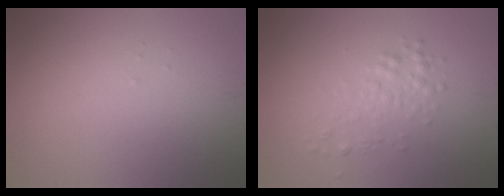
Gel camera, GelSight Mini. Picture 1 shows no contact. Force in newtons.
{"total": 1.8, "press": 1.8, "slide": 0.1}